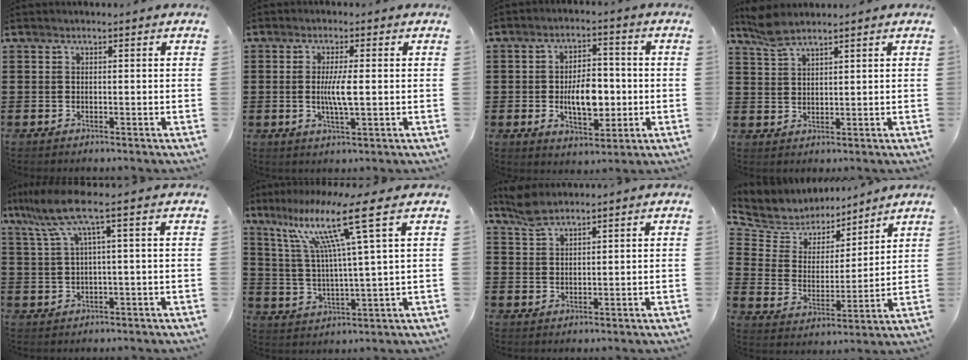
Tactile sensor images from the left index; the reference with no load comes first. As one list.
[{"total": 4.8, "force": [0.0, 0.8, 4.7], "torque": [-0.092, -0.003, -0.004]}, {"total": 7.5, "force": [-1.0, 4.2, 6.2], "torque": [-0.087, 0.003, -0.023]}, {"total": 3.7, "force": [3.2, 0.7, 1.8], "torque": [-0.044, -0.001, 0.060]}, {"total": 7.0, "force": [2.7, 0.4, 6.5], "torque": [-0.156, -0.016, 0.037]}, {"total": 13.2, "force": [7.0, -0.3, 11.2], "torque": [-0.231, -0.013, 0.107]}, {"total": 3.2, "force": [2.7, 0.9, 1.5], "torque": [-0.036, 0.001, 0.051]}, {"total": 6.1, "force": [5.6, 2.5, 0.0], "torque": [-0.043, -0.039, 0.096]}]